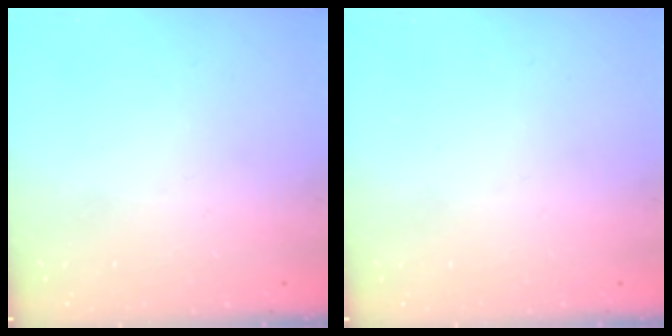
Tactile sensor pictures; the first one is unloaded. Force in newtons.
{"total": 0.0}